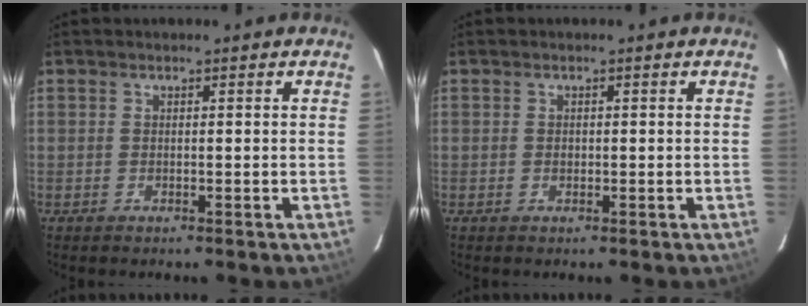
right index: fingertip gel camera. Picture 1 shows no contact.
{"total": 0.8, "force": [-0.1, 0.6, 0.4], "torque": [-0.005, 0.002, -0.002]}